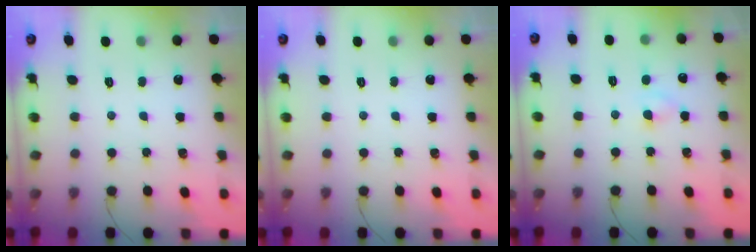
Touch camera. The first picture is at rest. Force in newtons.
{"total": 0.0}
{"total": 2.6, "press": 2.3, "slide": 1.2}